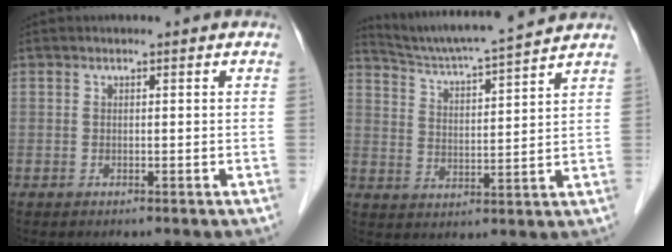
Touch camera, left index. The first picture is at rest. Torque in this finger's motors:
{"motor_torque": [0.44, -0.61, 0.00, 0.01]}